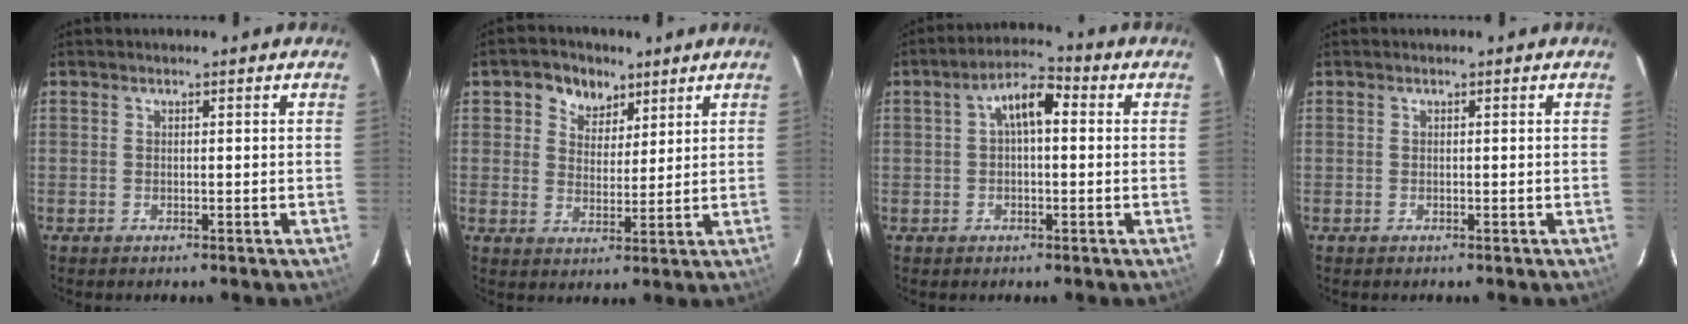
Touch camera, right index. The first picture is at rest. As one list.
[{"total": 6.7, "force": [3.6, 5.1, 2.3], "torque": [-0.041, 0.012, 0.060]}, {"total": 6.4, "force": [1.0, 2.9, 5.6], "torque": [-0.101, 0.025, 0.015]}, {"total": 0.0}]